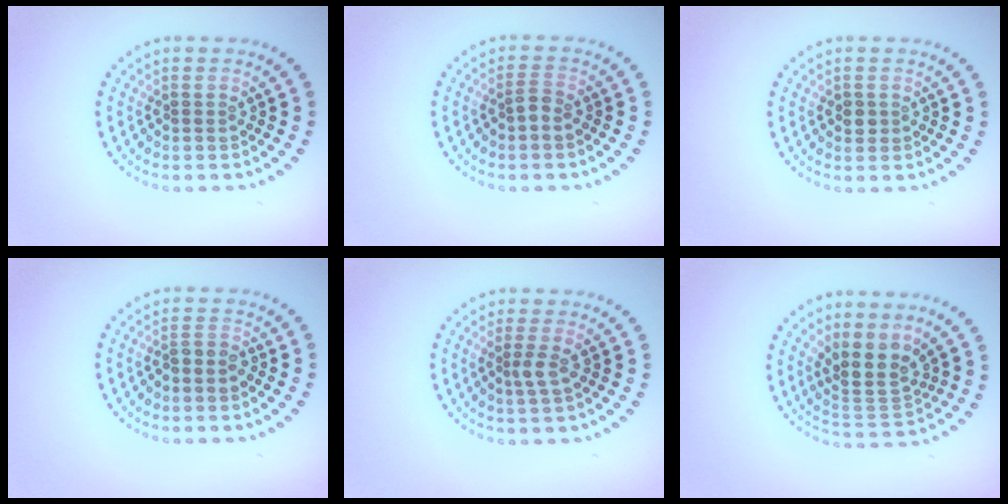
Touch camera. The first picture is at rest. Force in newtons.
{"total": 1.0, "press": 0.8, "slide": 0.5}
{"total": 1.1, "press": 1.0, "slide": 0.3}
{"total": 1.5, "press": 1.3, "slide": 0.8}
{"total": 1.4, "press": 1.1, "slide": 0.7}
{"total": 4.0, "press": 3.3, "slide": 2.2}